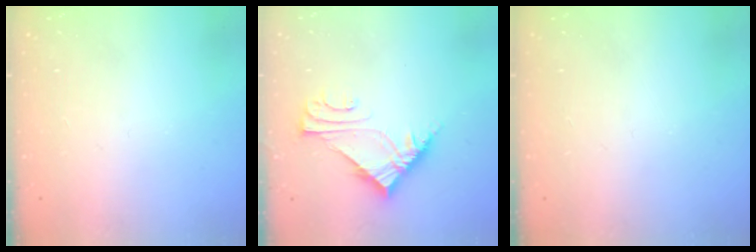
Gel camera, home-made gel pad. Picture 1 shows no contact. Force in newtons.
{"total": 6.6, "press": 6.6, "slide": 0.4}
{"total": 0.0}